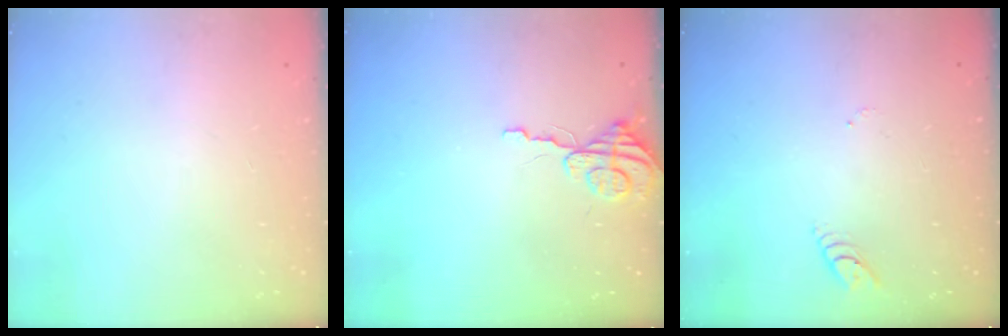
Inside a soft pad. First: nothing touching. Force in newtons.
{"total": 4.1, "press": 4.1, "slide": 0.3}
{"total": 2.9, "press": 2.8, "slide": 0.4}